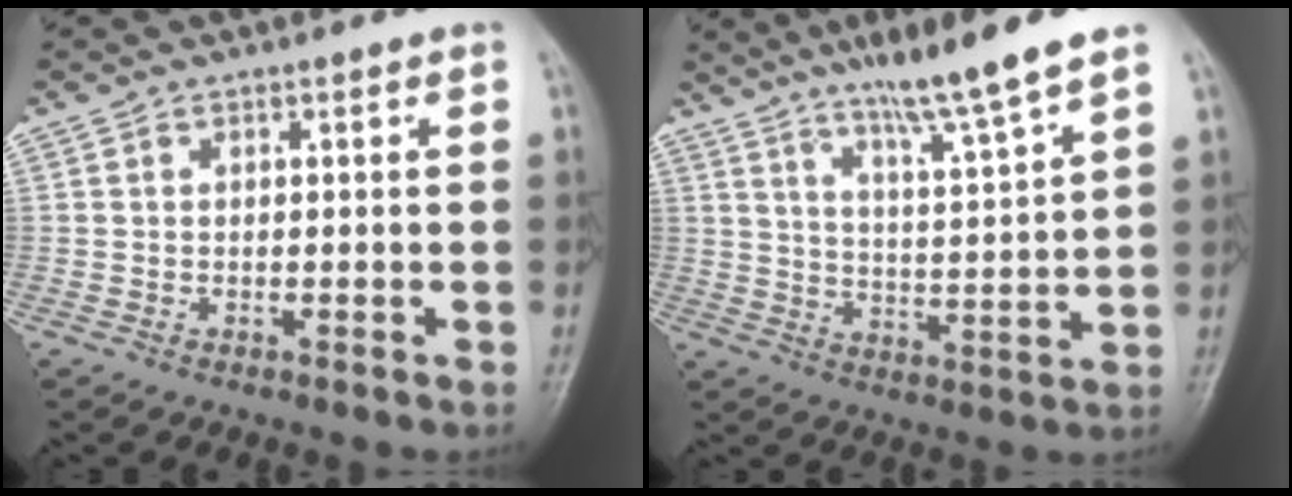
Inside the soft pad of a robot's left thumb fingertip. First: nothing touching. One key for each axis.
{"total": 12.3, "fx": 9.0, "fy": 0.0, "fz": 8.4, "tx": -0.136, "ty": -0.051, "tz": 0.153}